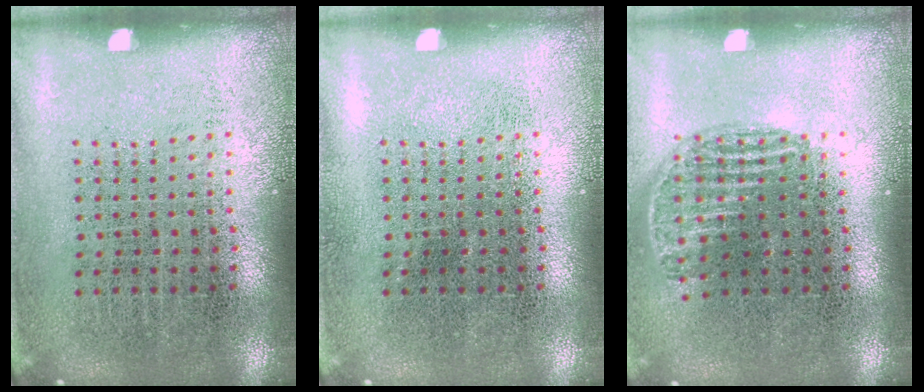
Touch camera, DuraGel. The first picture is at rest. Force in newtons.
{"total": 0.0}
{"total": 1.0, "press": 0.9, "slide": 0.5}